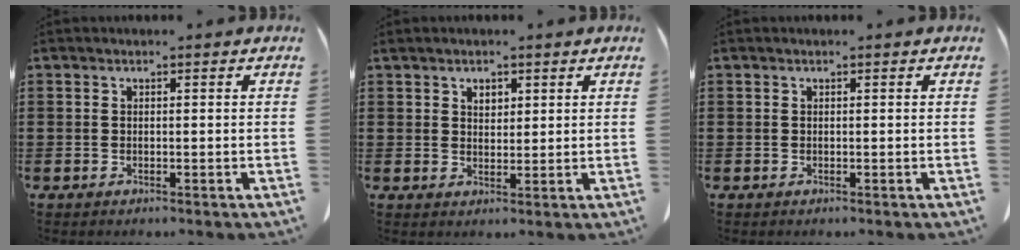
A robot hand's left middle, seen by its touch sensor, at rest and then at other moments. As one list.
[{"total": 2.0, "force": [1.5, 1.1, 0.8], "torque": [-0.011, 0.000, 0.026]}, {"total": 0.0}]